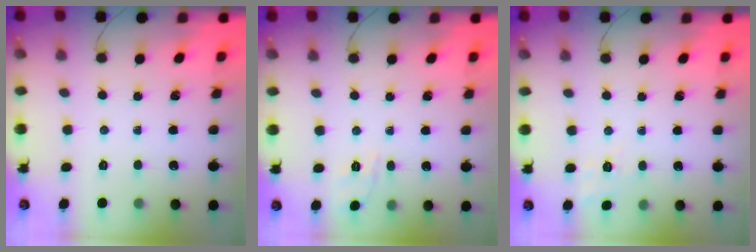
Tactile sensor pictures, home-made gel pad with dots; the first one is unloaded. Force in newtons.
{"total": 1.8, "press": 0.3, "slide": 1.8}
{"total": 2.9, "press": 1.7, "slide": 2.3}